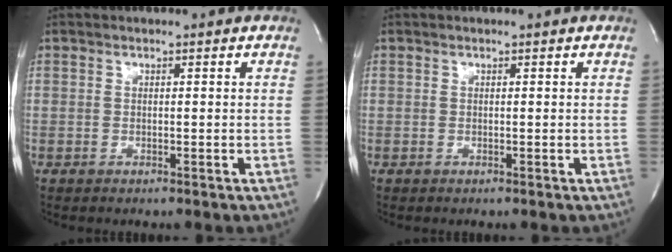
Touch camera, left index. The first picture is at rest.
{"total": 0.0}